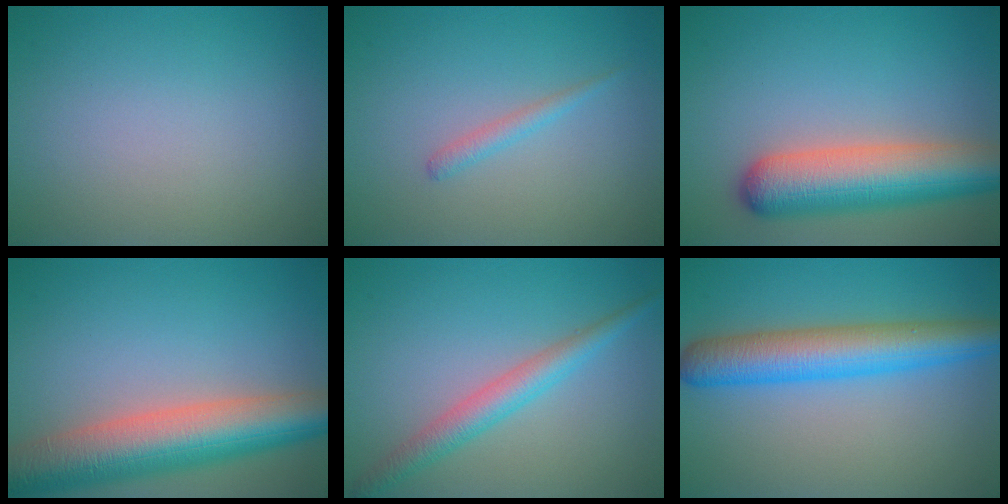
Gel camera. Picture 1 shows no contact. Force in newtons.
{"total": 1.2, "press": 1.1, "slide": 0.1}
{"total": 8.1, "press": 8.1, "slide": 0.4}
{"total": 9.6, "press": 9.6, "slide": 0.4}
{"total": 3.2, "press": 3.2, "slide": 0.0}
{"total": 6.9, "press": 6.9, "slide": 0.2}